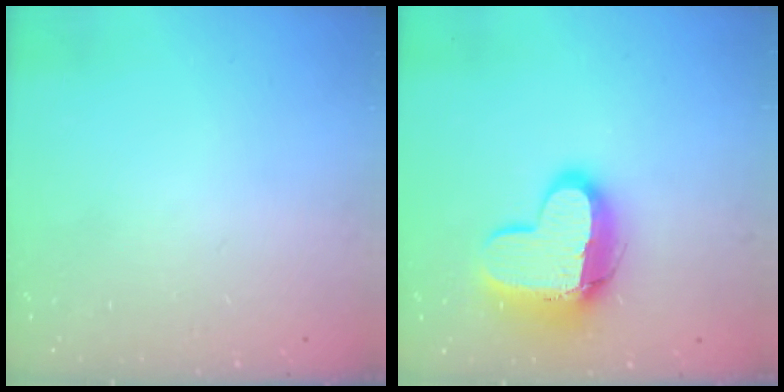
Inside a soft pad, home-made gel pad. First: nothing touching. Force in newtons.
{"total": 14.2, "press": 14.2, "slide": 1.1}